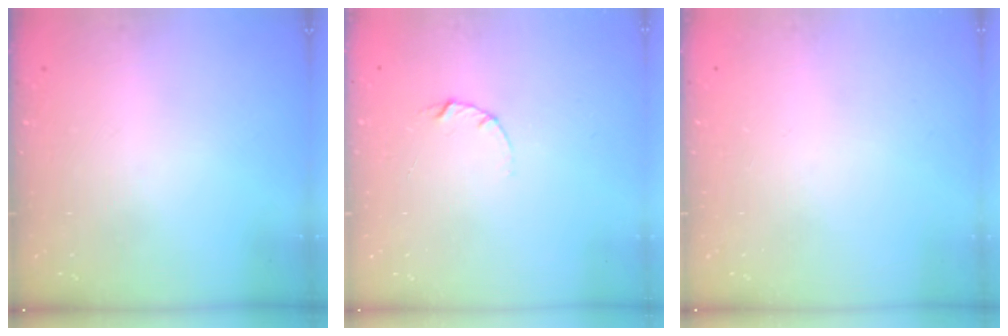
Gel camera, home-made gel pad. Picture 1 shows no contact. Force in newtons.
{"total": 2.1, "press": 2.1, "slide": 0.1}
{"total": 0.0}